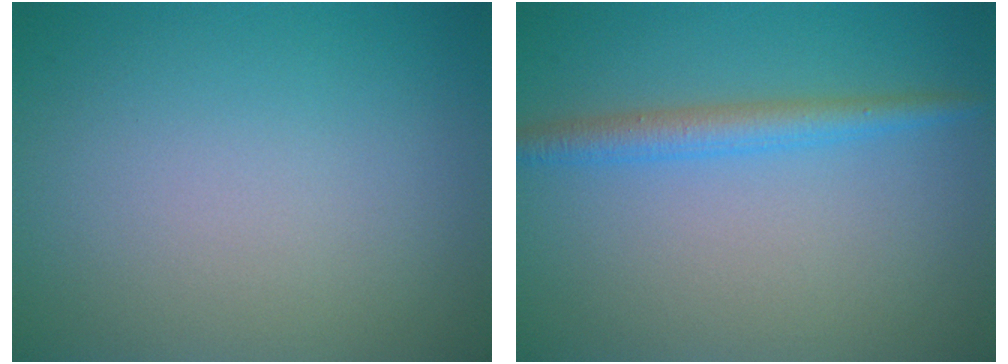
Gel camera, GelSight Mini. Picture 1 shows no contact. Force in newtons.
{"total": 2.6, "press": 2.6, "slide": 0.1}